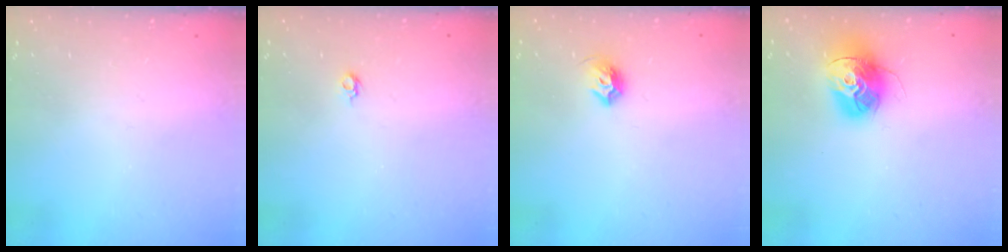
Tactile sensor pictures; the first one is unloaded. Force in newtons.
{"total": 3.7, "press": 3.6, "slide": 0.8}
{"total": 7.4, "press": 7.3, "slide": 1.2}
{"total": 14.5, "press": 14.4, "slide": 1.4}